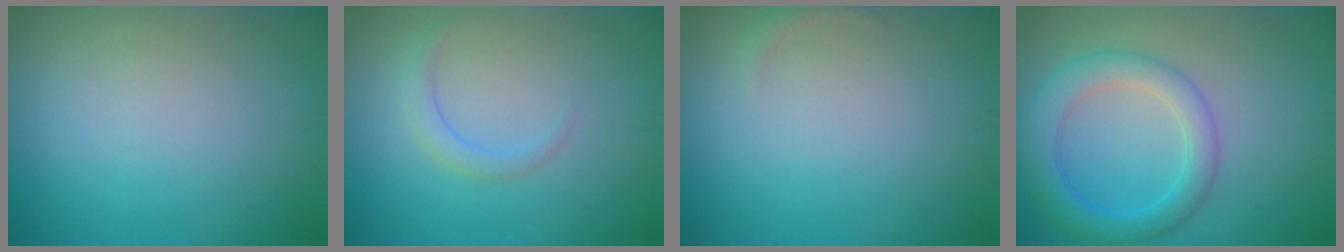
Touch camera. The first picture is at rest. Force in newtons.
{"total": 1.5, "press": 1.5, "slide": 0.1}
{"total": 0.7, "press": 0.7, "slide": 0.1}
{"total": 4.6, "press": 4.6, "slide": 0.2}